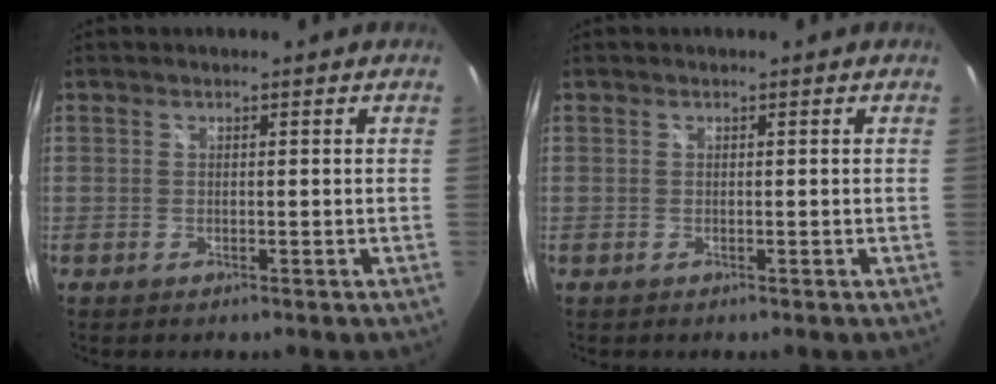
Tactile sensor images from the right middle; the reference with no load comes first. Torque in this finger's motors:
{"motor_torque": [0.02, -0.02, 0.00, 0.00]}